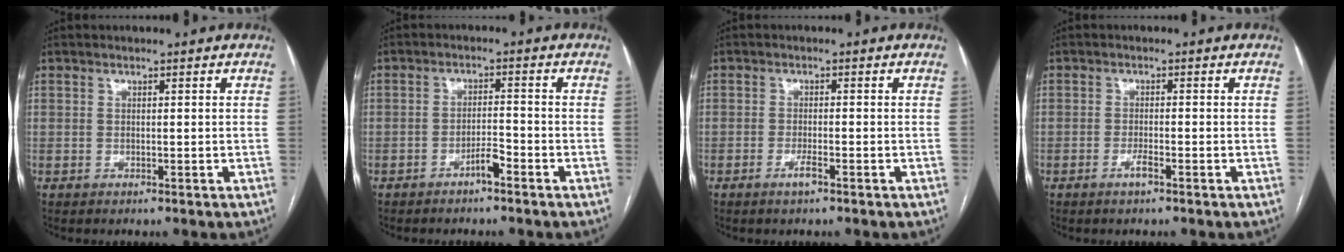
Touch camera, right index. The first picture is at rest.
{"total": 2.8, "force": [-2.0, 0.4, 1.9], "torque": [-0.031, 0.004, -0.034]}
{"total": 2.2, "force": [-1.4, 0.1, 1.7], "torque": [-0.033, -0.001, -0.027]}
{"total": 2.0, "force": [-1.3, 0.0, 1.5], "torque": [-0.029, 0.000, -0.025]}